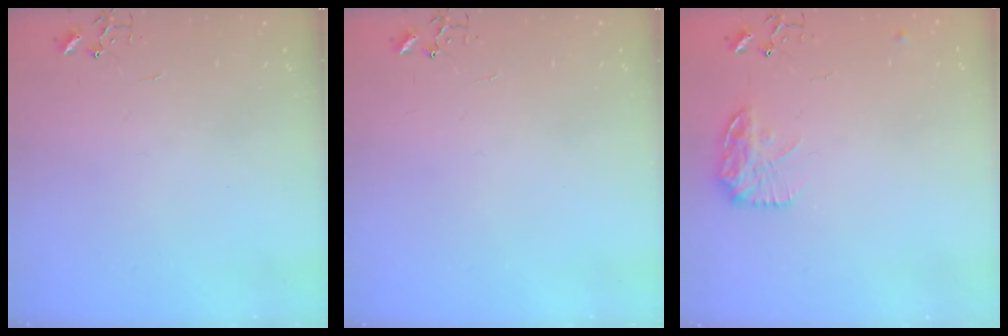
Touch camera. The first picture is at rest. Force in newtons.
{"total": 0.0}
{"total": 12.3, "press": 12.3, "slide": 0.5}